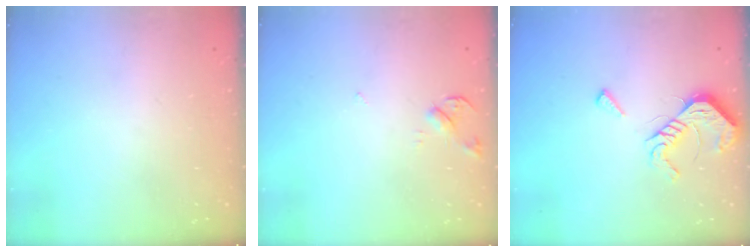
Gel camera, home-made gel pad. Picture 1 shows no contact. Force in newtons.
{"total": 4.3, "press": 4.3, "slide": 0.8}
{"total": 10.4, "press": 10.4, "slide": 1.1}